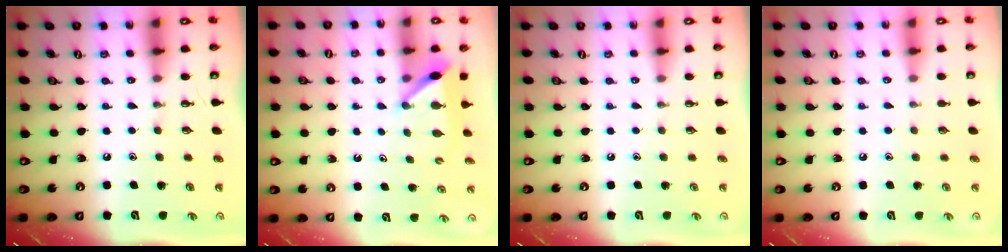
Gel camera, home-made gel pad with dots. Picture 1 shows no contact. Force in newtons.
{"total": 5.9, "press": 5.8, "slide": 0.5}
{"total": 0.0}
{"total": 4.5, "press": 4.4, "slide": 0.6}